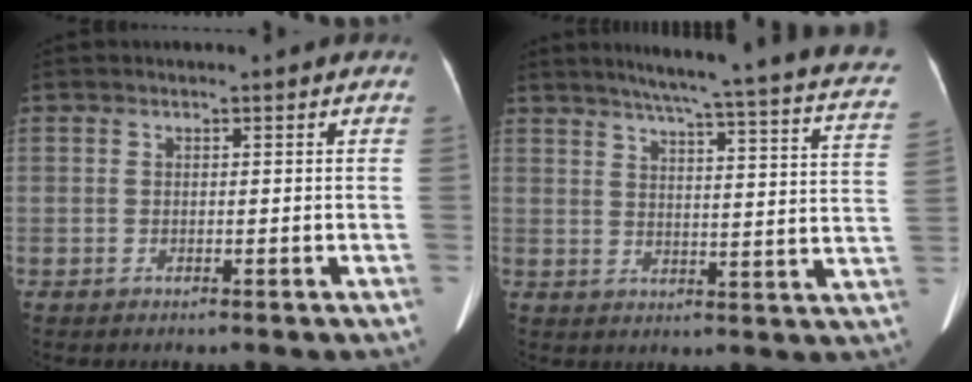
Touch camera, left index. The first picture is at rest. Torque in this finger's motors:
{"motor_torque": [0.26, -1.52, -0.02, 0.08]}